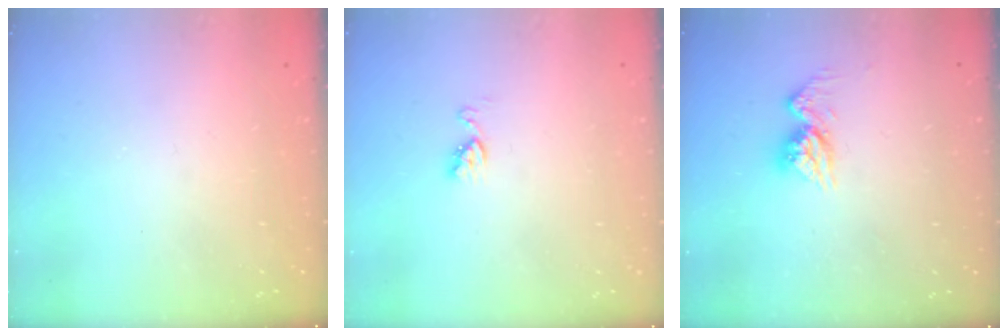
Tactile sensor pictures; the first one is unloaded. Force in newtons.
{"total": 5.8, "press": 5.8, "slide": 0.2}
{"total": 10.0, "press": 9.9, "slide": 0.8}